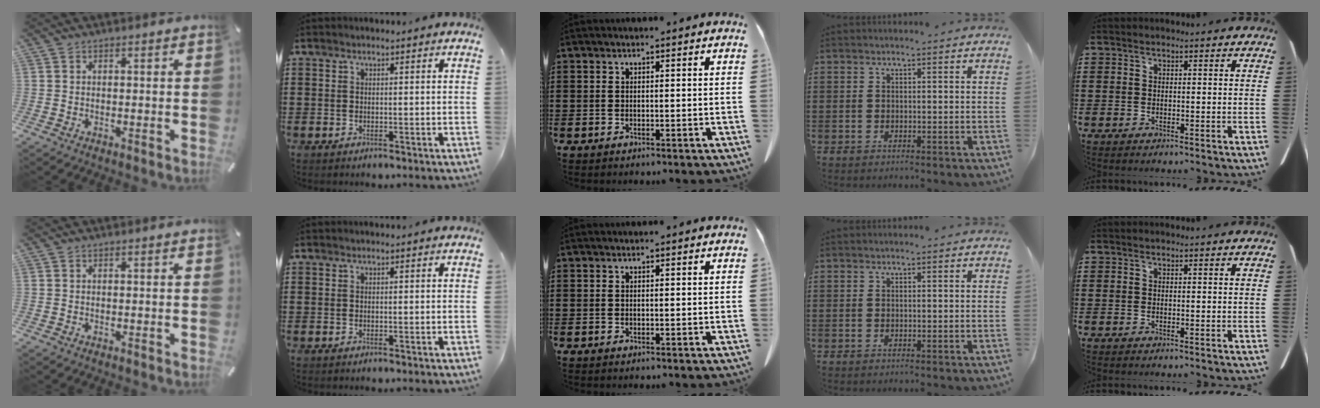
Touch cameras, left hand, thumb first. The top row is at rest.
{}